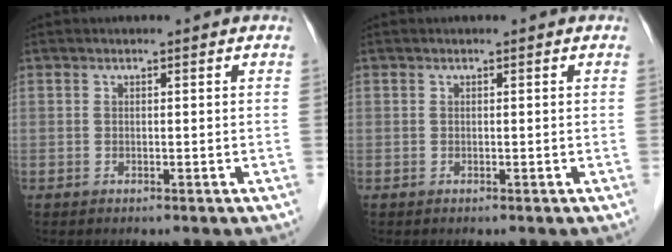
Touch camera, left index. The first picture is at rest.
{"total": 0.0}